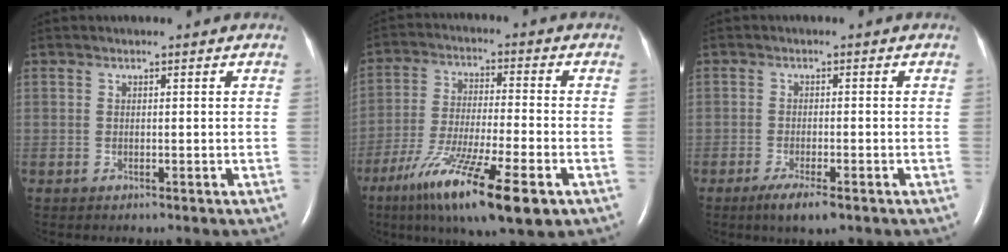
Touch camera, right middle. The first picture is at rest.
{"total": 16.3, "force": [-8.9, 1.8, 13.6], "torque": [-0.235, -0.039, -0.150]}
{"total": 4.4, "force": [-2.8, 0.7, 3.3], "torque": [-0.065, -0.010, -0.045]}